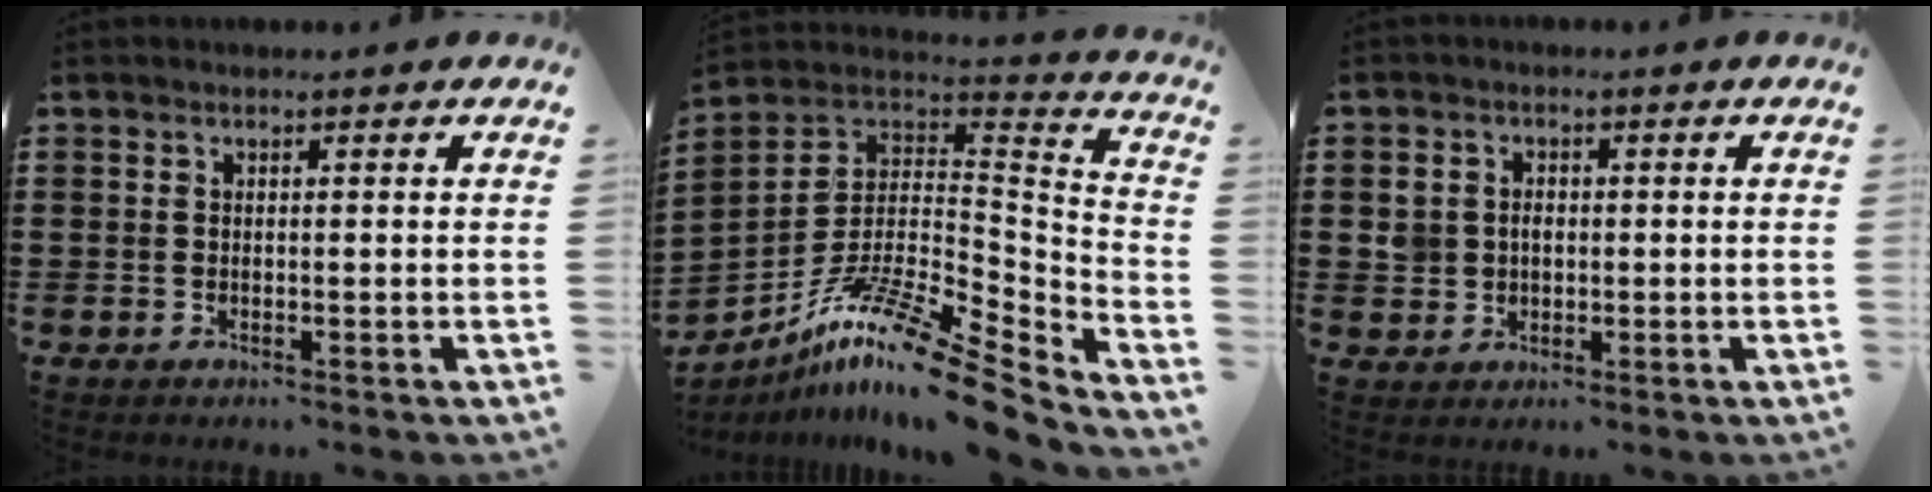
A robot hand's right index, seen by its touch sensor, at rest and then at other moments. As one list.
[{"total": 14.7, "force": [-10.3, 2.4, 10.1], "torque": [-0.194, 0.013, -0.195]}, {"total": 3.1, "force": [-0.1, 2.9, 1.1], "torque": [-0.032, 0.011, -0.005]}]